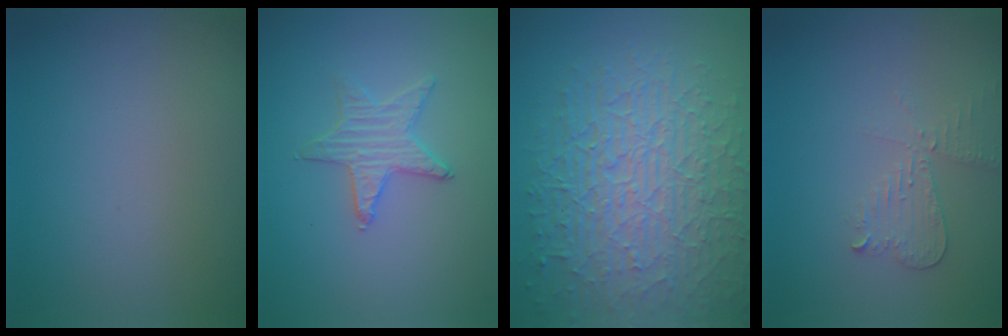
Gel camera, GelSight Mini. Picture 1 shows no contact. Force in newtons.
{"total": 1.6, "press": 1.6, "slide": 0.2}
{"total": 10.0, "press": 6.7, "slide": 7.4}
{"total": 2.2, "press": 2.2, "slide": 0.1}